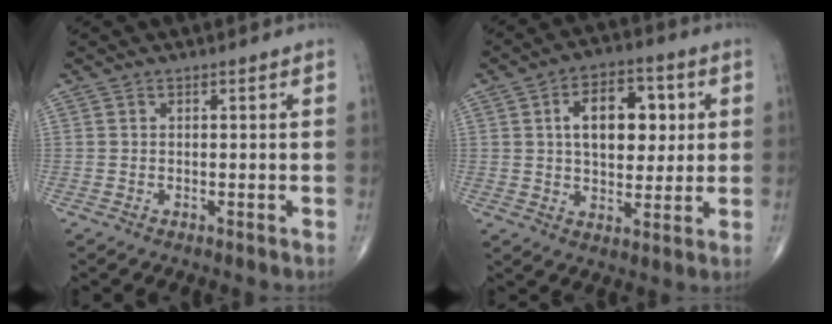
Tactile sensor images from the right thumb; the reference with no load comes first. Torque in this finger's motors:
{"motor_torque": [0.65, 2.79, 1.40, 0.30, 0.10]}